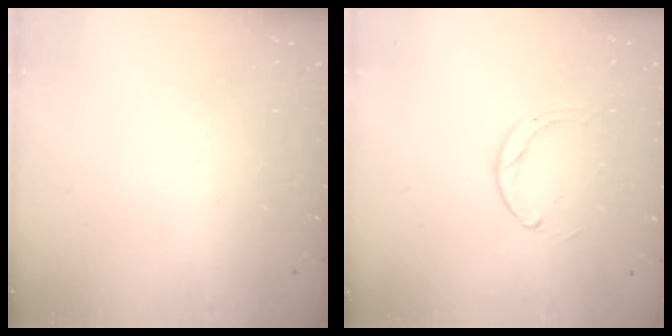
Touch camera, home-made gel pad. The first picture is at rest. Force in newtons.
{"total": 2.5, "press": 2.5, "slide": 0.3}